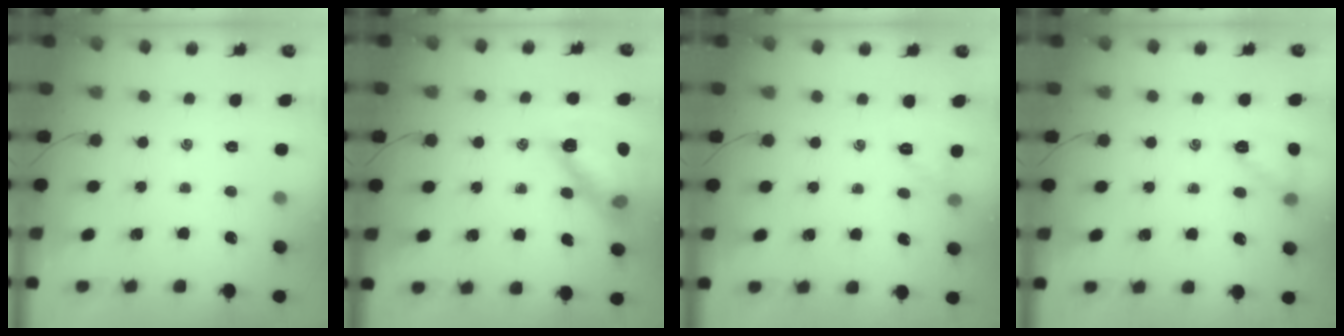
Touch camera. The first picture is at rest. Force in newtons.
{"total": 14.6, "press": 14.6, "slide": 0.8}
{"total": 4.8, "press": 4.8, "slide": 0.2}
{"total": 10.0, "press": 9.8, "slide": 1.7}